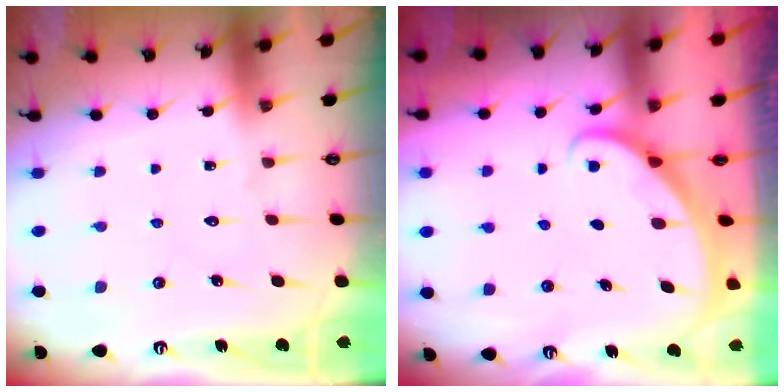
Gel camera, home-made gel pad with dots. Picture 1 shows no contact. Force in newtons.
{"total": 2.1, "press": 2.1, "slide": 0.1}